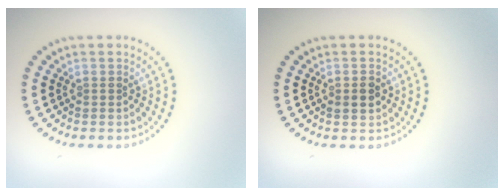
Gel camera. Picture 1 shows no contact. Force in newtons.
{"total": 1.3, "press": 1.3, "slide": 0.1}